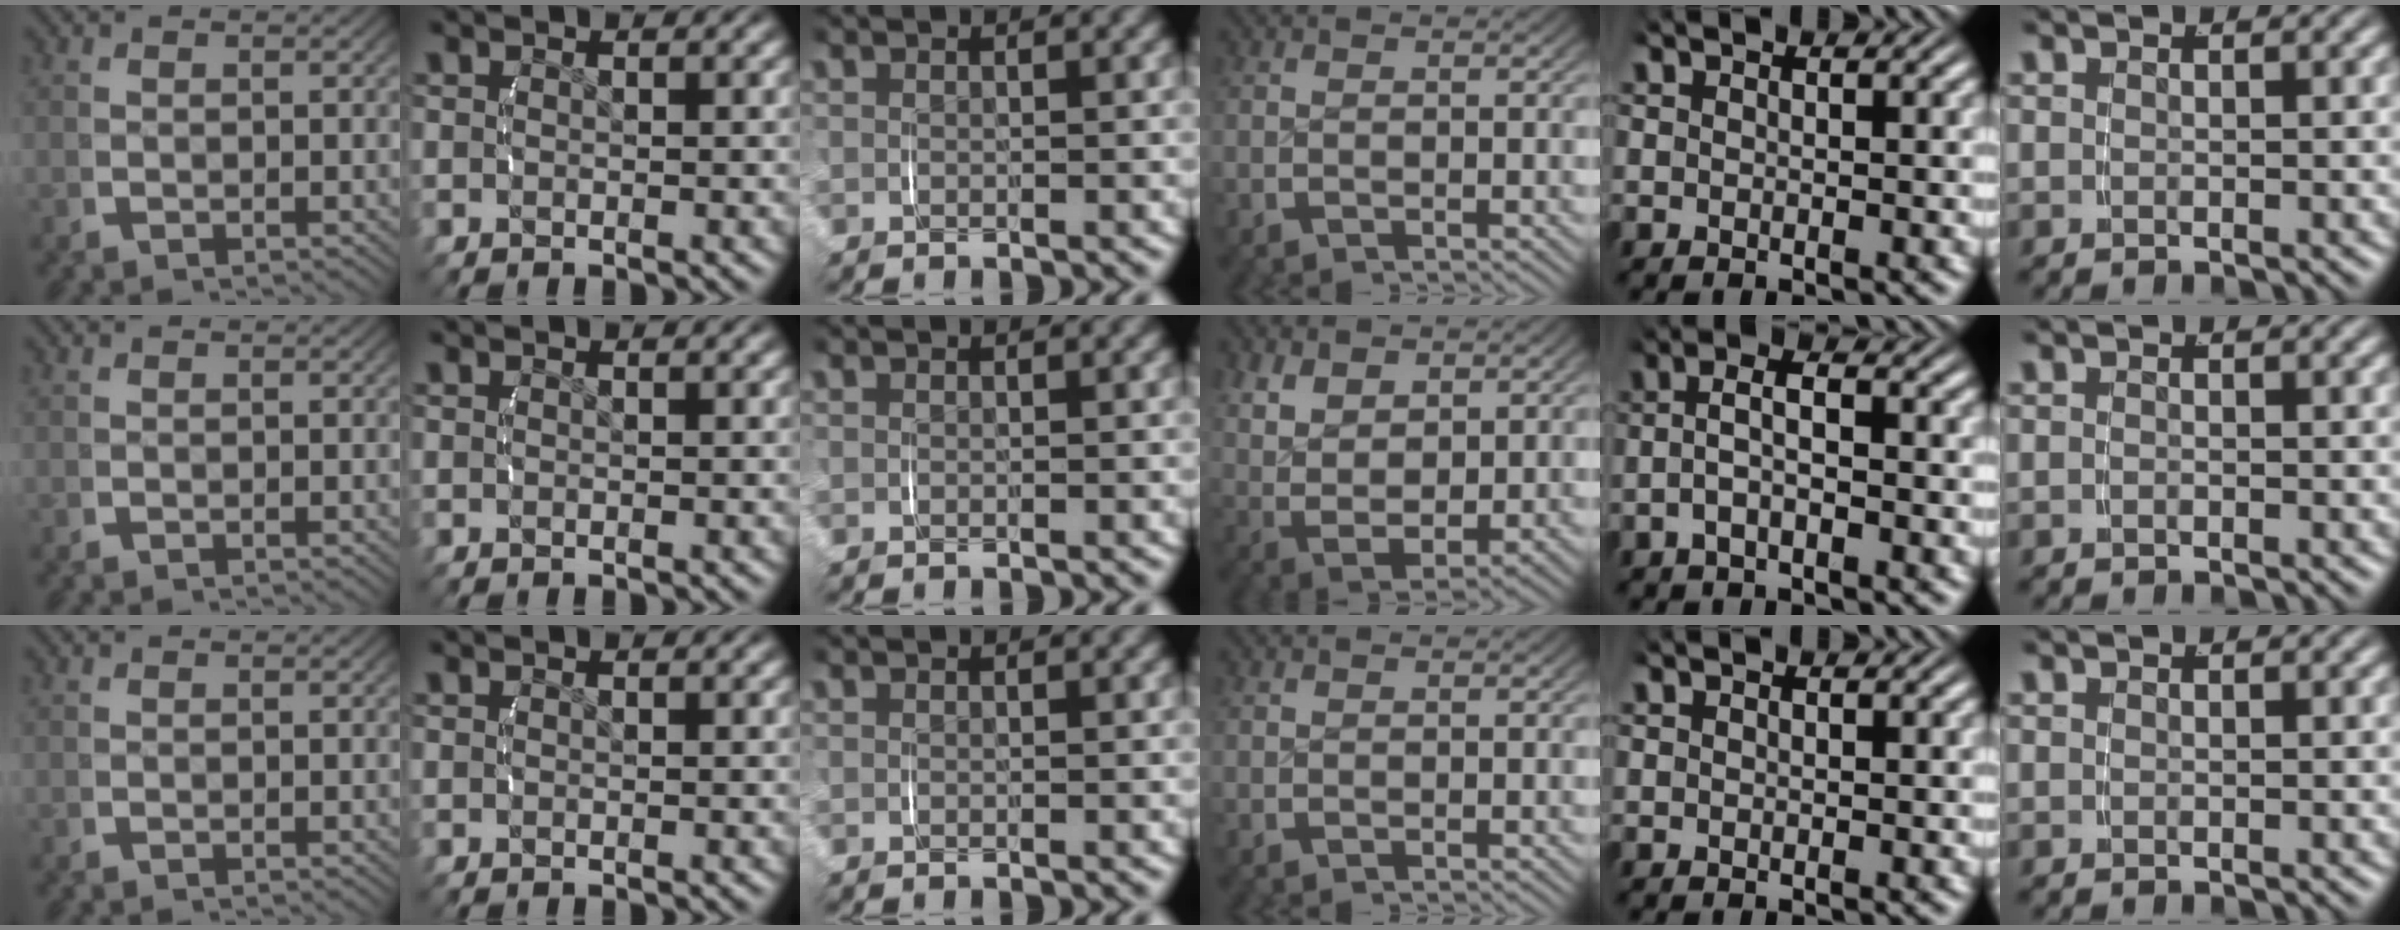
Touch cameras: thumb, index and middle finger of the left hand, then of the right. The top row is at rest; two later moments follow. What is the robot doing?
{"motion": "lift_and_place", "object": "scarf"}